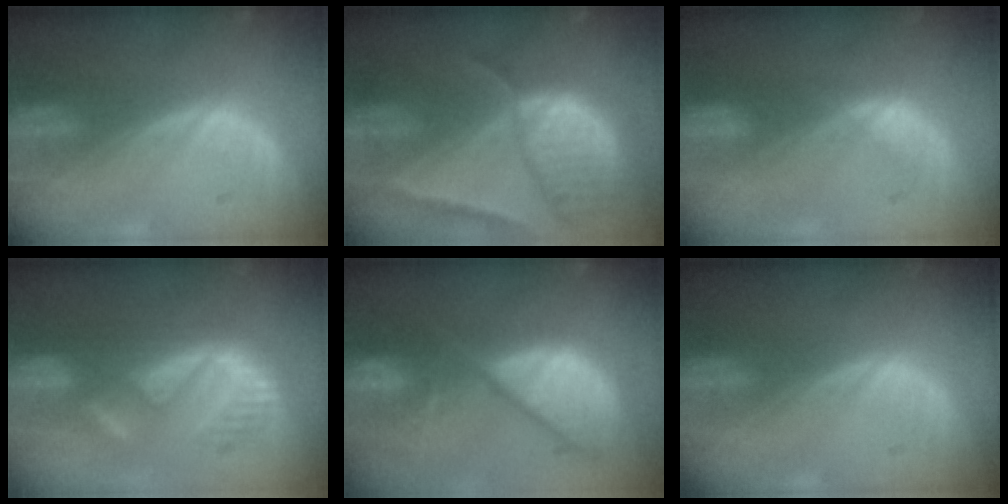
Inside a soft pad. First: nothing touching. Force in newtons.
{"total": 10.7, "press": 9.0, "slide": 5.8}
{"total": 2.9, "press": 2.9, "slide": 0.7}
{"total": 8.2, "press": 7.9, "slide": 2.4}
{"total": 13.1, "press": 10.9, "slide": 7.2}
{"total": 0.0}